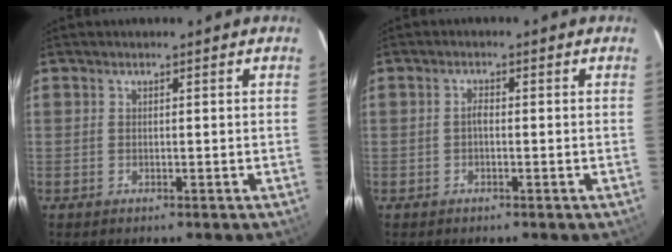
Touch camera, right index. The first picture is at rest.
{"total": 1.1, "force": [-0.3, 0.5, 0.9], "torque": [-0.018, 0.006, -0.007]}